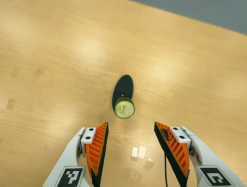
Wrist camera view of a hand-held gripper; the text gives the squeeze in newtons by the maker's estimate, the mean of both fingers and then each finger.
{"total": 0.0}